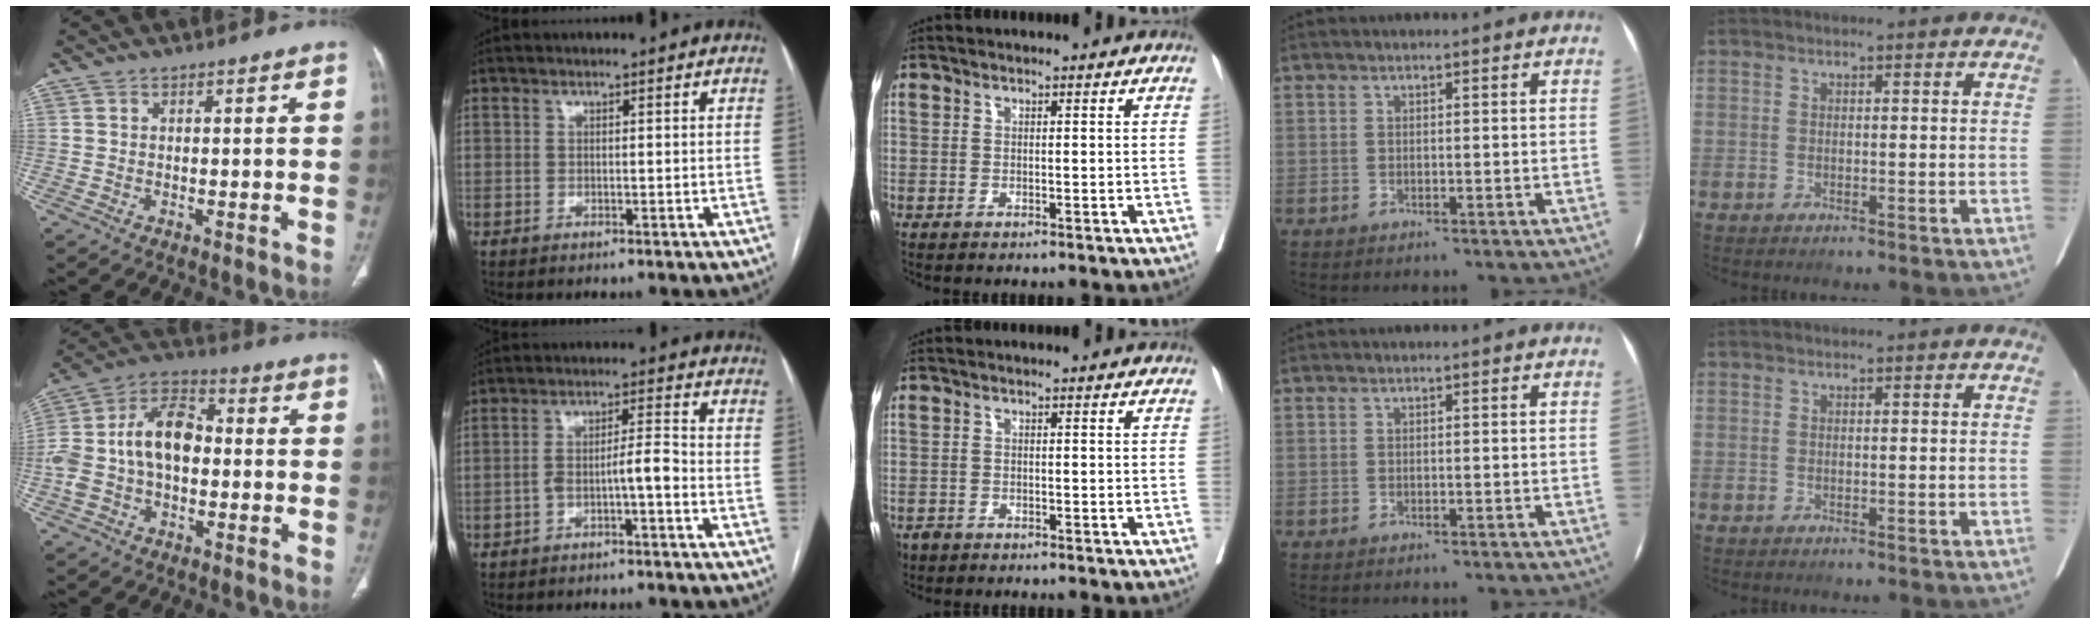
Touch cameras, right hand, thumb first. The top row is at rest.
{"thumb": {"total": 15.3, "force": [-0.7, 9.8, 11.7], "torque": [-0.217, 0.048, -0.023]}, "index": {"total": 4.5, "force": [-2.0, 0.5, 4.0], "torque": [-0.069, 0.019, -0.031]}, "middle": {"total": 1.9, "force": [-1.5, 1.2, 0.2], "torque": [-0.009, 0.001, -0.027]}}